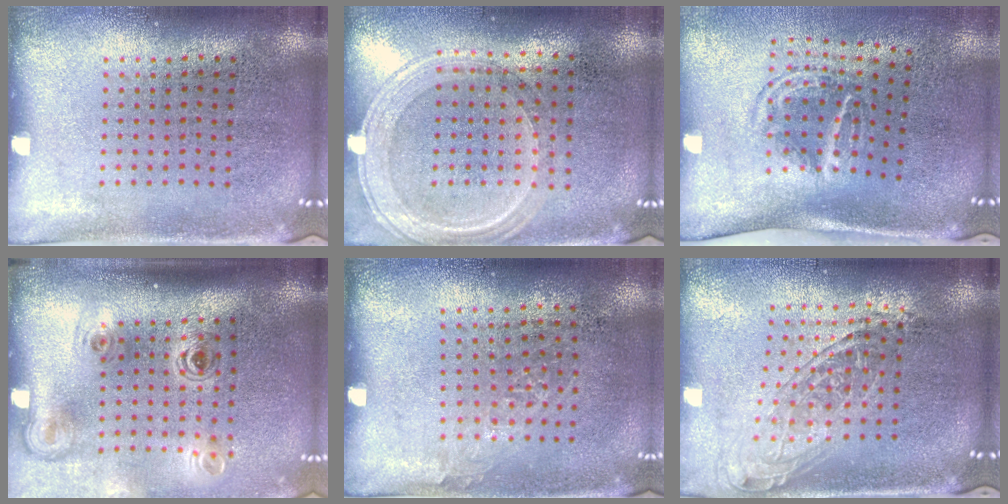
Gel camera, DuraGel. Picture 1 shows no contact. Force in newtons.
{"total": 1.3, "press": 1.2, "slide": 0.3}
{"total": 1.7, "press": 1.1, "slide": 1.3}
{"total": 2.2, "press": 1.5, "slide": 1.6}
{"total": 0.9, "press": 0.7, "slide": 0.5}
{"total": 1.5, "press": 1.3, "slide": 0.8}